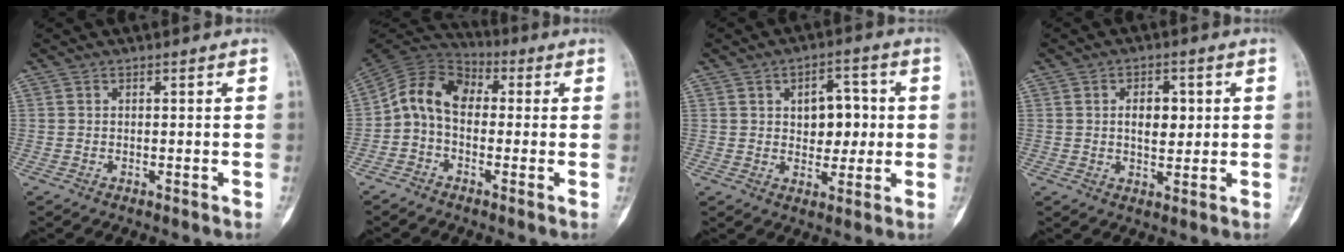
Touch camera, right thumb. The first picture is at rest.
{"total": 10.2, "force": [-0.2, 7.2, 7.2], "torque": [-0.113, 0.033, -0.025]}
{"total": 8.4, "force": [1.2, 5.5, 6.2], "torque": [-0.047, 0.004, 0.018]}
{"total": 5.8, "force": [1.0, 3.5, 4.5], "torque": [-0.048, -0.003, 0.016]}